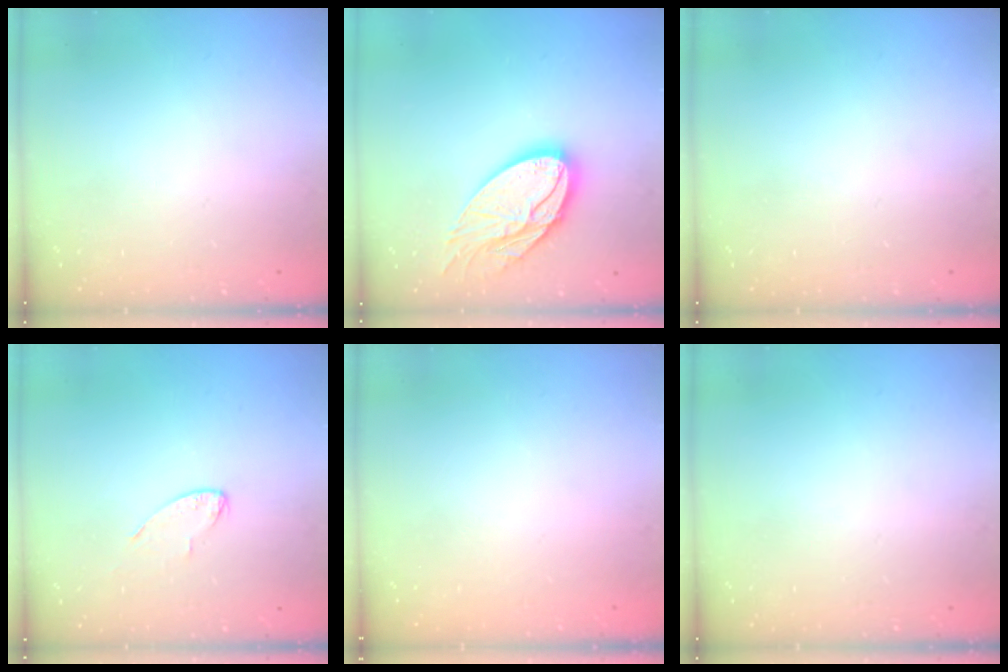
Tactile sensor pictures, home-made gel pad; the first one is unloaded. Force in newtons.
{"total": 17.6, "press": 17.6, "slide": 1.3}
{"total": 0.0}
{"total": 3.6, "press": 3.6, "slide": 0.4}
{"total": 0.0}
{"total": 0.0}